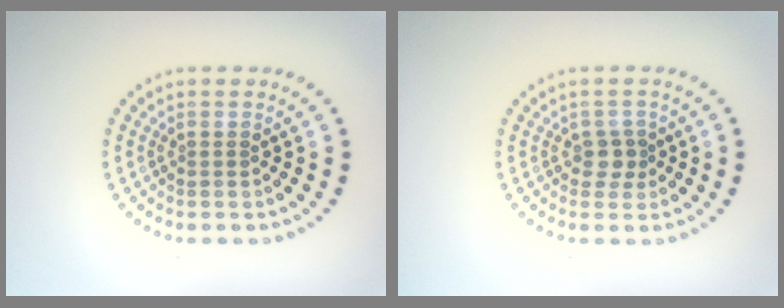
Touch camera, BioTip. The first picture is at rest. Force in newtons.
{"total": 1.7, "press": 1.5, "slide": 0.9}